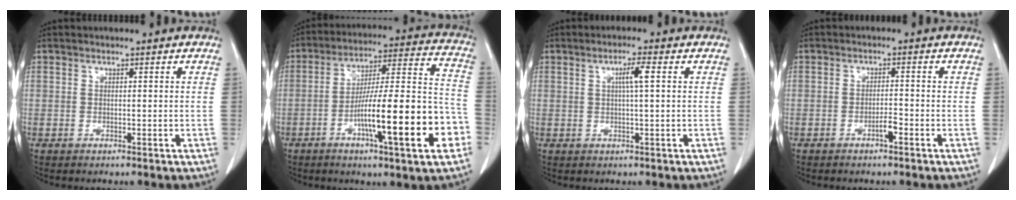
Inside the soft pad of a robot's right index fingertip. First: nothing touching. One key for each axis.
{"total": 19.8, "fx": -7.0, "fy": 1.8, "fz": 18.4, "tx": -0.261, "ty": 0.010, "tz": -0.107}
{"total": 3.0, "fx": 0.7, "fy": -0.2, "fz": 2.9, "tx": -0.052, "ty": 0.002, "tz": 0.011}
{"total": 1.7, "fx": -1.1, "fy": 0.2, "fz": 1.3, "tx": -0.024, "ty": 0.001, "tz": -0.020}